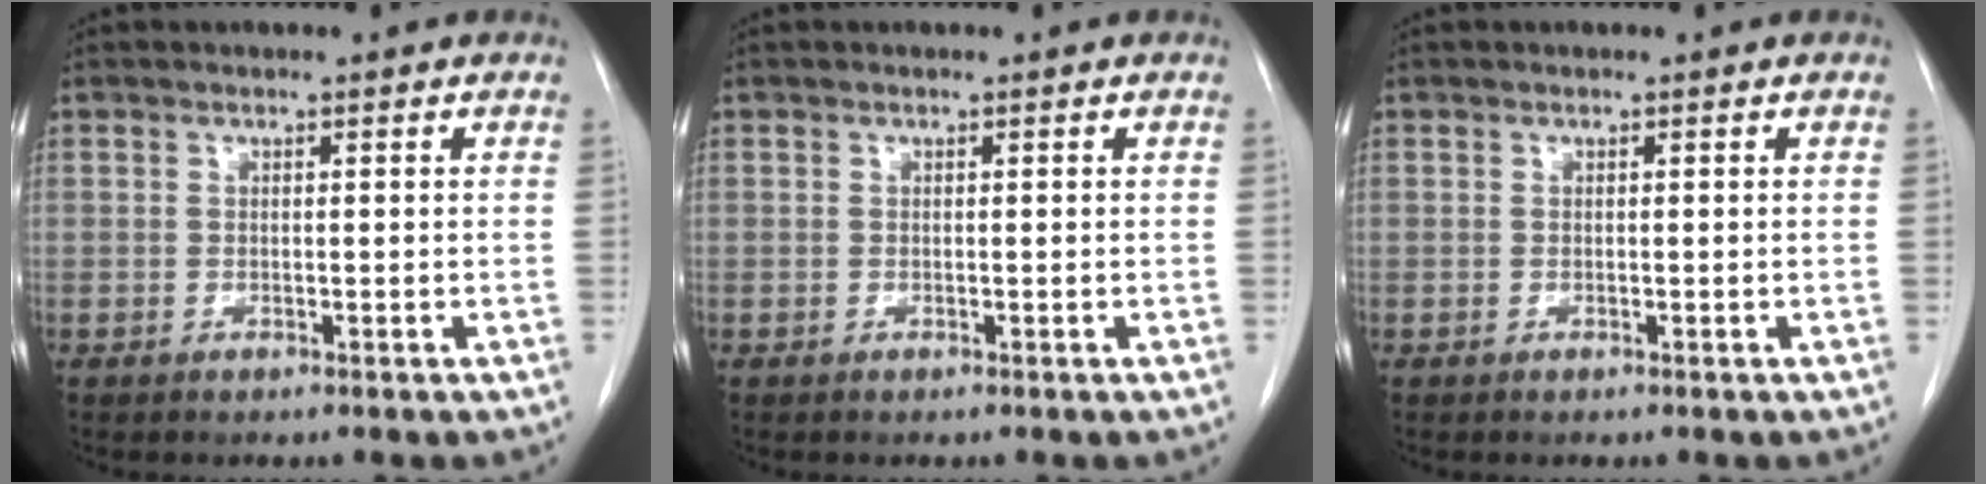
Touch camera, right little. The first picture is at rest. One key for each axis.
{"total": 0.0}
{"total": 0.0}